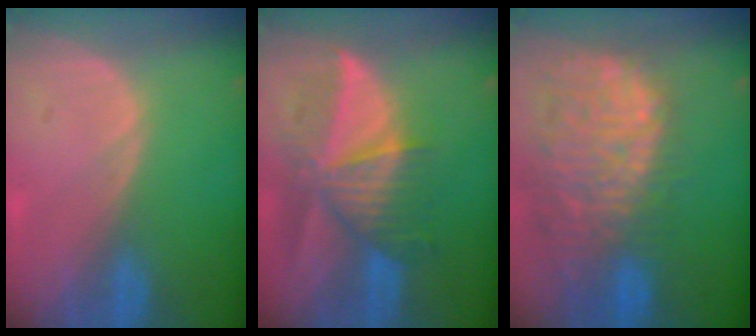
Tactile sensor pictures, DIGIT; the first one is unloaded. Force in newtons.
{"total": 8.8, "press": 8.0, "slide": 3.6}
{"total": 14.2, "press": 11.7, "slide": 8.0}